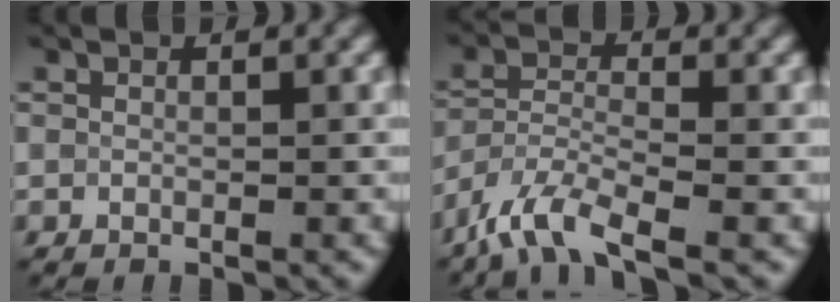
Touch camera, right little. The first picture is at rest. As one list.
[{"total": 5.7, "force": [-4.2, 1.5, 3.6], "torque": [-0.077, -0.010, -0.094]}]